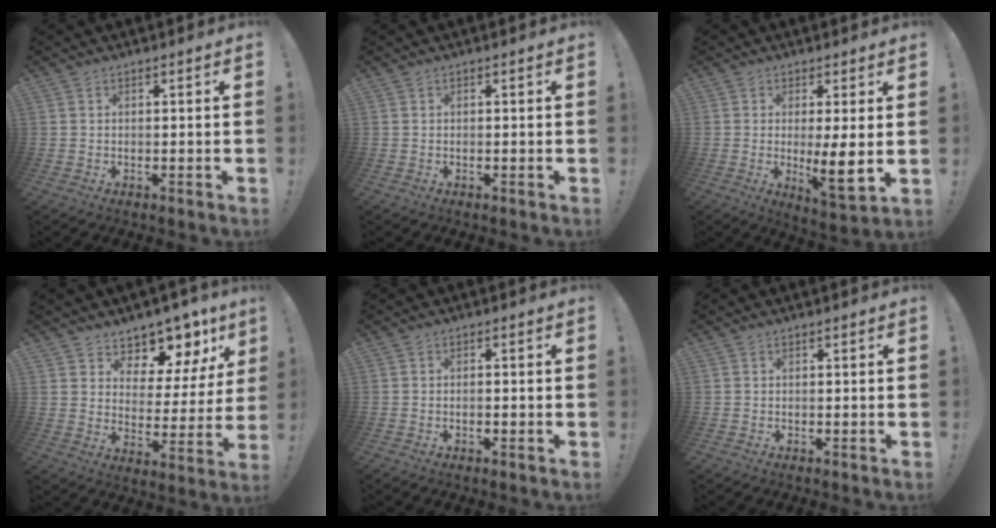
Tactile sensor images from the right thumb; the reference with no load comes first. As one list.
[{"total": 0.0}, {"total": 8.6, "force": [0.4, 1.8, 8.4], "torque": [-0.121, -0.027, 0.006]}, {"total": 9.3, "force": [7.9, 4.5, 2.2], "torque": [-0.025, -0.080, 0.135]}, {"total": 0.9, "force": [-0.7, 0.1, 0.6], "torque": [-0.018, 0.004, -0.011]}, {"total": 0.0}]